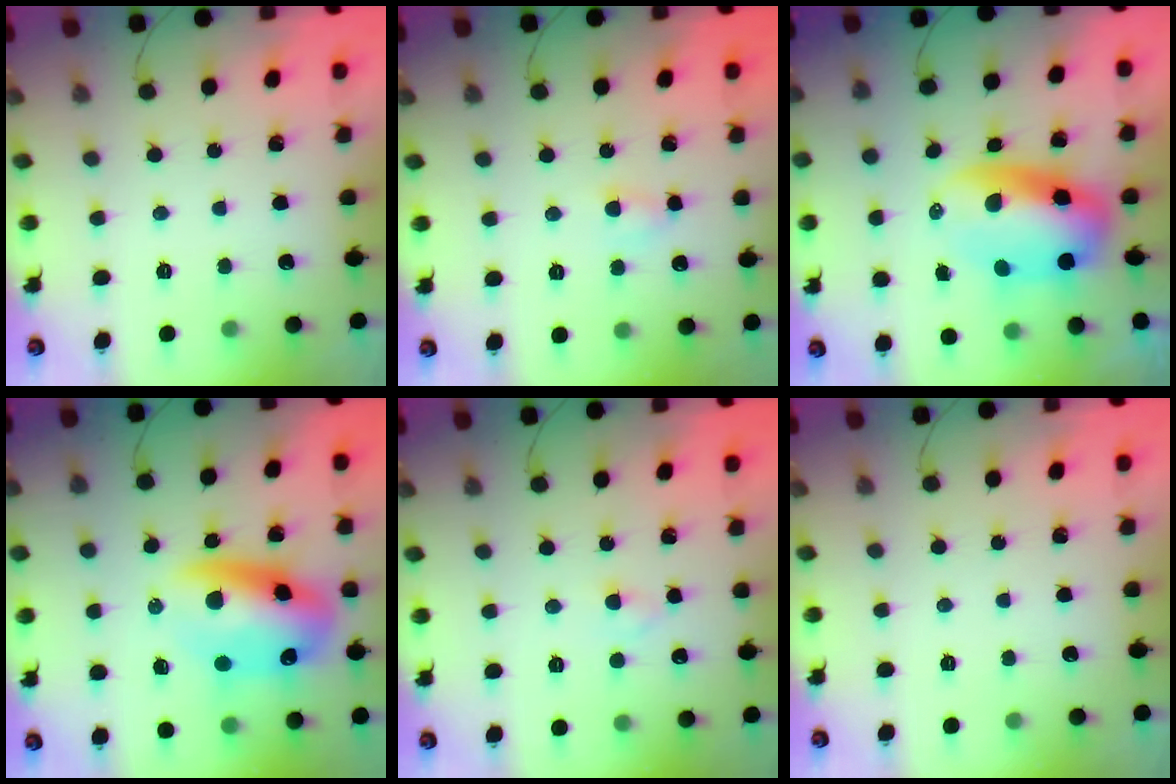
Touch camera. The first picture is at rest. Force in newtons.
{"total": 3.5, "press": 3.4, "slide": 1.1}
{"total": 9.6, "press": 9.2, "slide": 2.8}
{"total": 14.3, "press": 14.0, "slide": 2.7}
{"total": 2.1, "press": 1.9, "slide": 0.9}
{"total": 0.0}